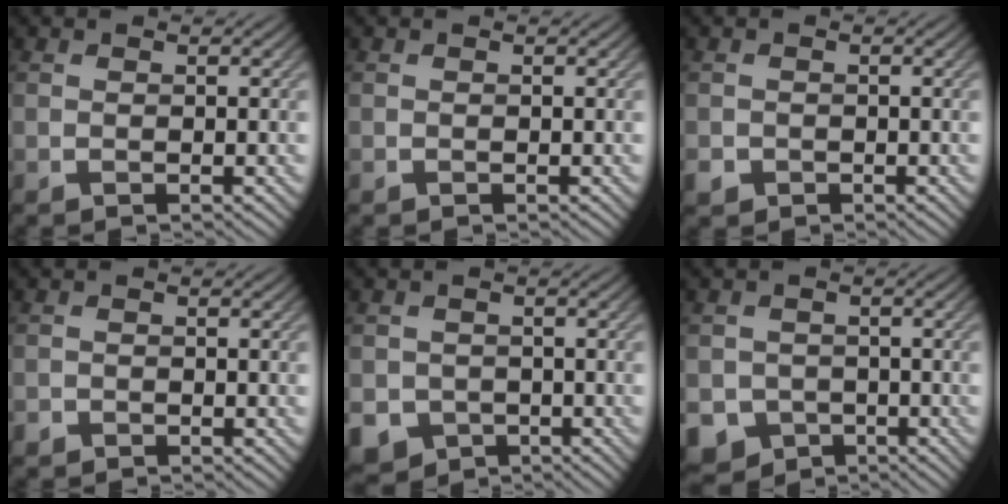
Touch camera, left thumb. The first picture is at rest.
{"total": 0.0}
{"total": 1.6, "force": [-0.8, 1.3, 0.5], "torque": [-0.009, -0.008, -0.020]}
{"total": 1.0, "force": [-0.7, 0.6, 0.1], "torque": [-0.002, -0.003, -0.017]}
{"total": 5.0, "force": [-2.2, 4.2, 1.6], "torque": [-0.037, -0.017, -0.039]}
{"total": 5.7, "force": [-2.9, 4.6, 1.7], "torque": [-0.030, -0.014, -0.052]}